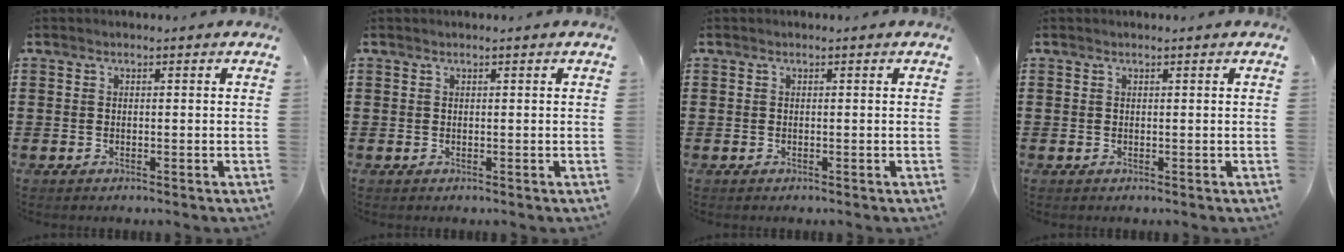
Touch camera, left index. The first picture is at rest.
{"total": 0.0}
{"total": 0.0}
{"total": 0.0}